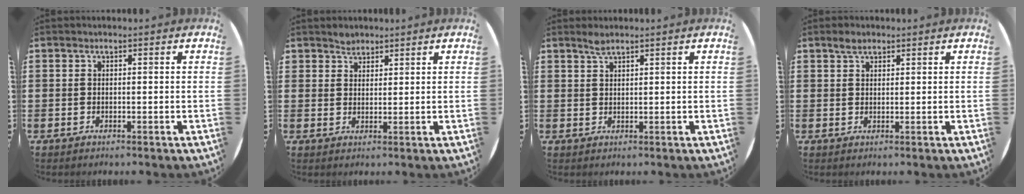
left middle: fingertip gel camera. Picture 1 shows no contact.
{"total": 2.0, "force": [1.8, 0.9, -0.1], "torque": [0.008, -0.002, 0.035]}
{"total": 1.4, "force": [1.3, 0.1, 0.6], "torque": [-0.013, 0.000, 0.025]}
{"total": 2.0, "force": [1.6, 0.9, 0.8], "torque": [-0.009, 0.002, 0.028]}